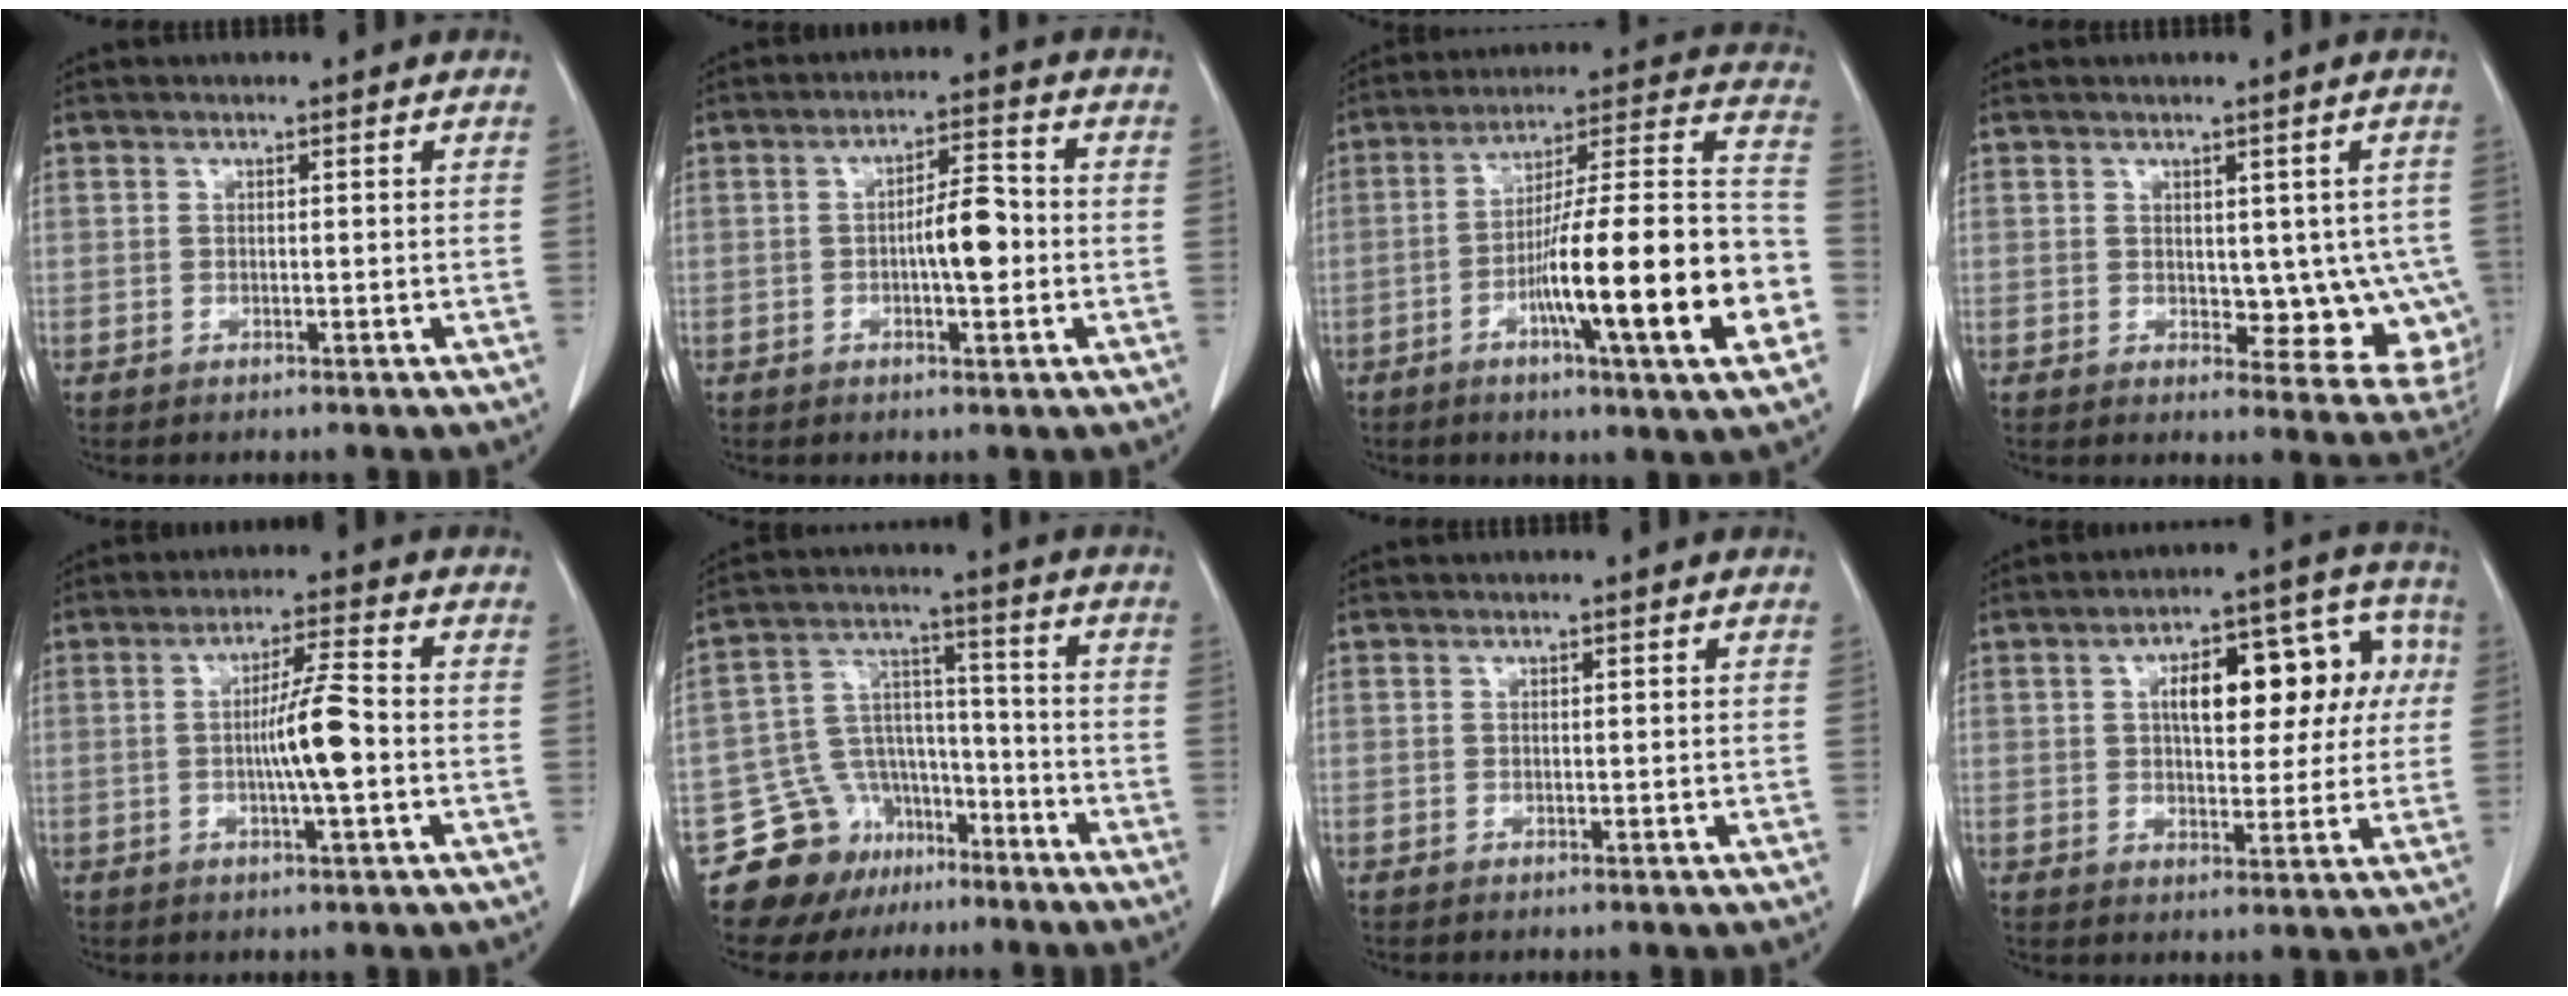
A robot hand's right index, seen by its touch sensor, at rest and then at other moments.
{"total": 5.9, "force": [-0.7, 1.5, 5.7], "torque": [-0.096, 0.012, -0.010]}
{"total": 22.3, "force": [-6.9, 0.9, 21.2], "torque": [-0.288, 0.004, -0.107]}
{"total": 8.7, "force": [-0.1, 4.9, 7.1], "torque": [-0.059, -0.001, 0.011]}
{"total": 7.0, "force": [-0.9, 0.0, 6.9], "torque": [-0.124, 0.003, -0.017]}
{"total": 12.2, "force": [-8.8, 8.2, 2.1], "torque": [-0.034, 0.072, -0.141]}
{"total": 0.0}
{"total": 14.2, "force": [2.9, 6.3, 12.4], "torque": [-0.160, 0.050, 0.044]}